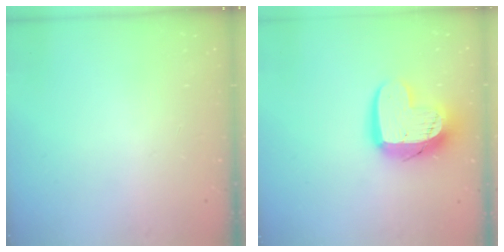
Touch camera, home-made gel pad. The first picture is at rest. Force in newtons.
{"total": 14.4, "press": 14.3, "slide": 1.4}